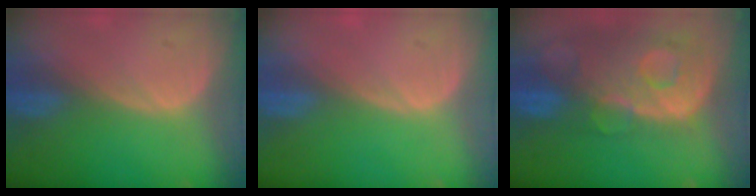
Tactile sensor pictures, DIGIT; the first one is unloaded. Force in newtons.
{"total": 0.0}
{"total": 13.4, "press": 11.0, "slide": 7.6}